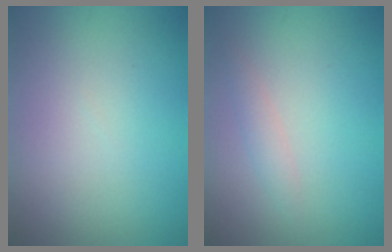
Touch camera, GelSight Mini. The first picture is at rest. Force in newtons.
{"total": 1.2, "press": 1.2, "slide": 0.1}